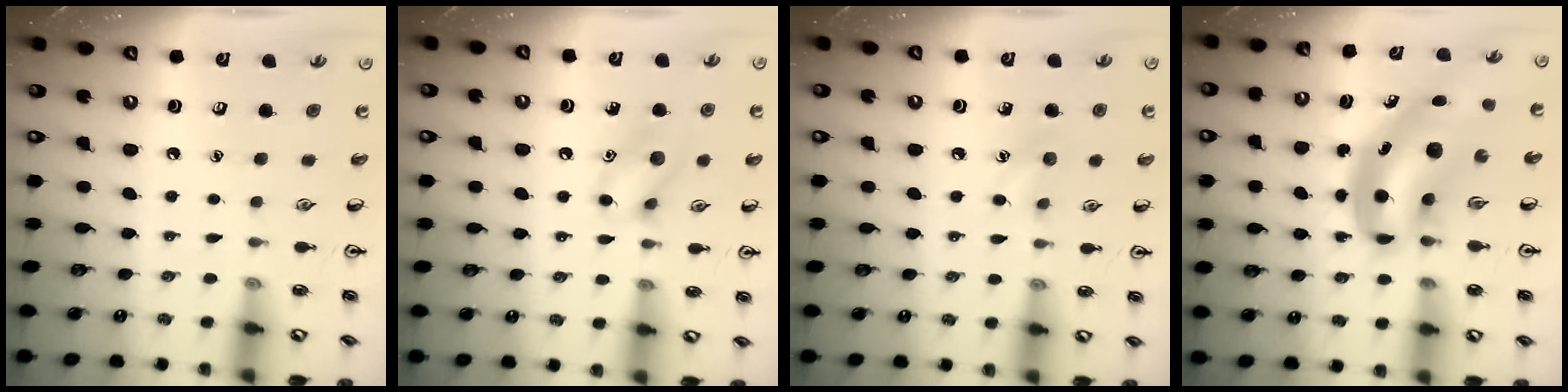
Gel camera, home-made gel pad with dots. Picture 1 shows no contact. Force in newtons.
{"total": 9.5, "press": 9.5, "slide": 0.8}
{"total": 5.9, "press": 5.7, "slide": 1.7}
{"total": 8.0, "press": 7.6, "slide": 2.4}